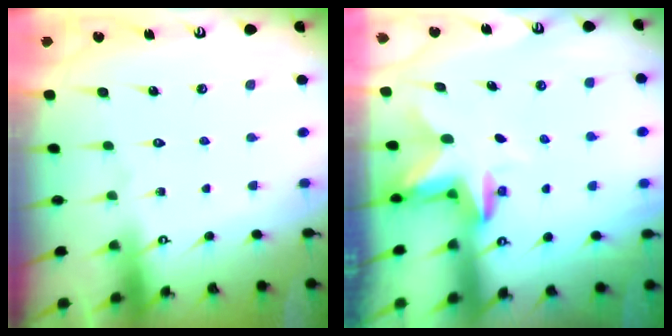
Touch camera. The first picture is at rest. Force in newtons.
{"total": 2.9, "press": 2.9, "slide": 0.5}